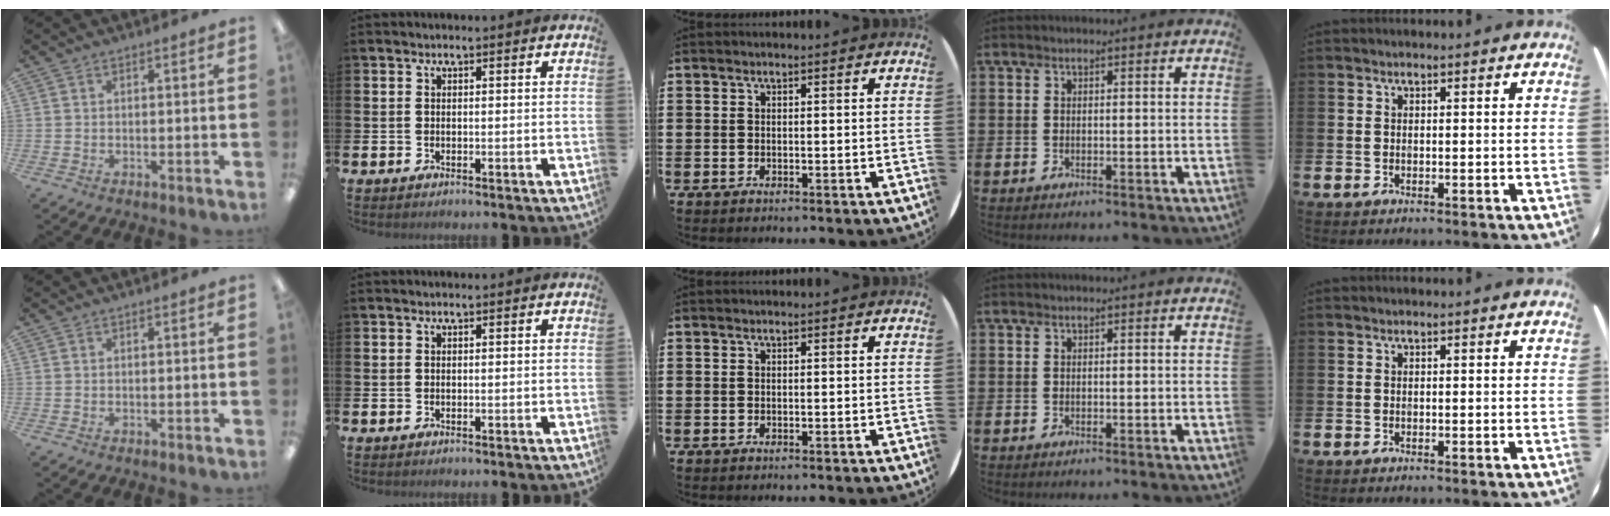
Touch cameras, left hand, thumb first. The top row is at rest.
{}